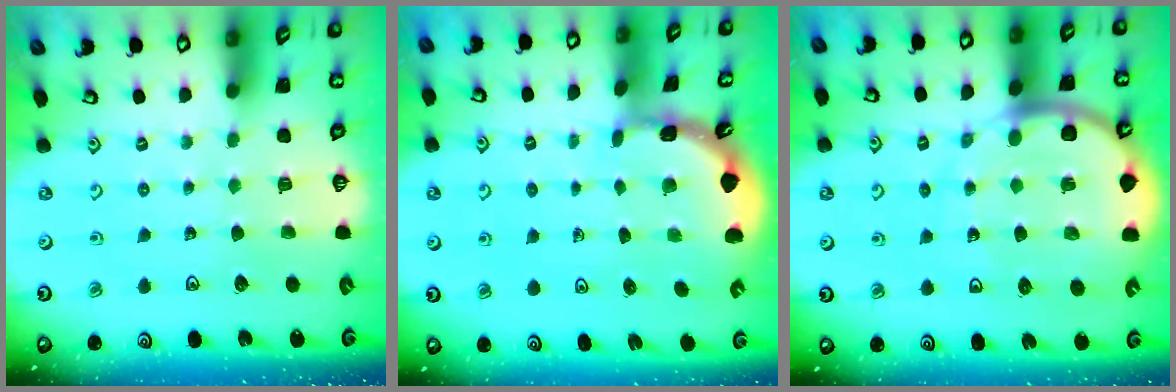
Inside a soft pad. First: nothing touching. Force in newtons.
{"total": 1.5, "press": 1.5, "slide": 0.1}
{"total": 11.3, "press": 11.2, "slide": 1.3}